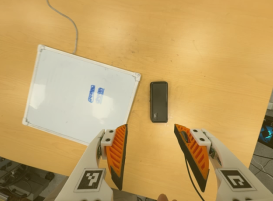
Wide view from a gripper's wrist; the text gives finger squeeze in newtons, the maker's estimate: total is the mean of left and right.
{"total": 0.0}